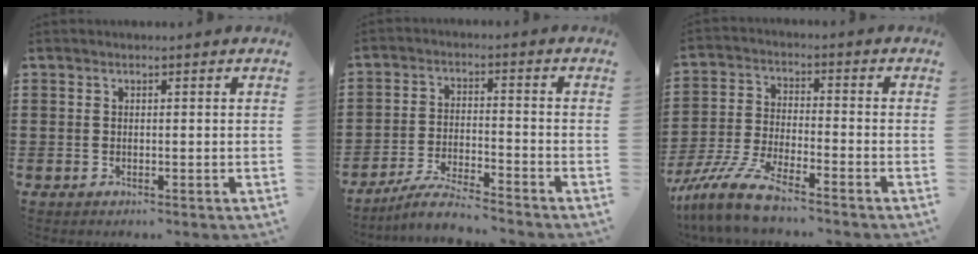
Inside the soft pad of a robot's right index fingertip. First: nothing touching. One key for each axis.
{"total": 5.4, "fx": -5.1, "fy": -0.2, "fz": 2.0, "tx": -0.048, "ty": -0.011, "tz": -0.098}
{"total": 8.0, "fx": -7.0, "fy": 0.3, "fz": 3.8, "tx": -0.101, "ty": -0.009, "tz": -0.144}